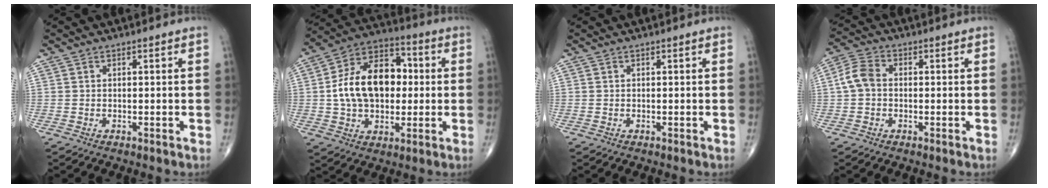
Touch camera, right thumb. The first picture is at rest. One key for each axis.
{"total": 18.0, "fx": 0.9, "fy": 12.0, "fz": 13.4, "tx": -0.197, "ty": 0.029, "tz": 0.011}
{"total": 0.0}
{"total": 5.2, "fx": -0.1, "fy": 3.8, "fz": 3.5, "tx": -0.070, "ty": 0.016, "tz": -0.012}